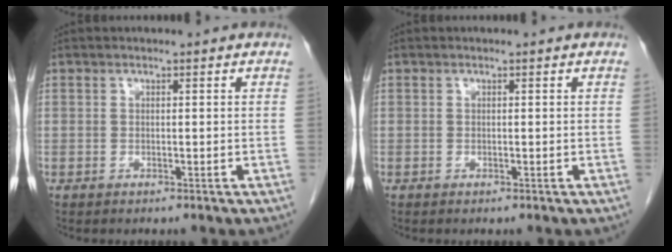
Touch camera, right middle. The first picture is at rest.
{"total": 0.0}